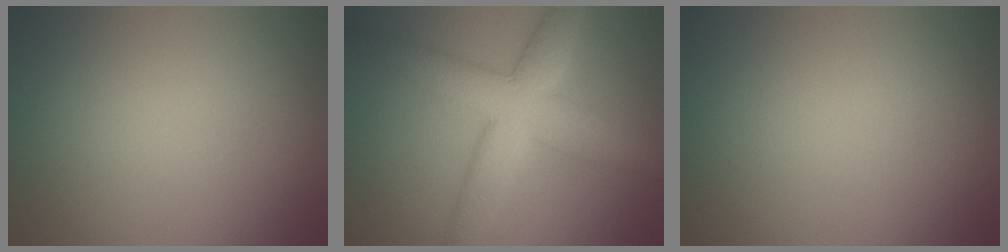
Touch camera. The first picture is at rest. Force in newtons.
{"total": 7.2, "press": 7.2, "slide": 0.2}
{"total": 0.0}